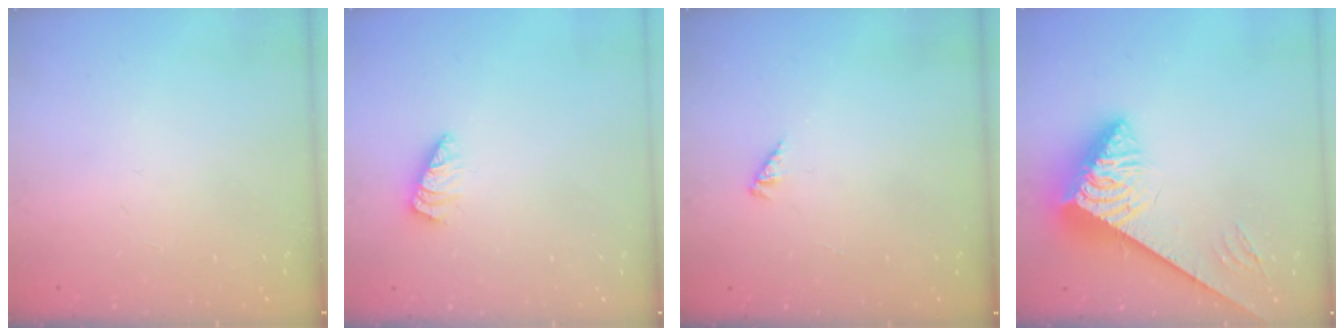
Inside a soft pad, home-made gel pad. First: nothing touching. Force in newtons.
{"total": 1.5, "press": 1.5, "slide": 0.3}
{"total": 0.0}
{"total": 5.5, "press": 5.5, "slide": 0.5}